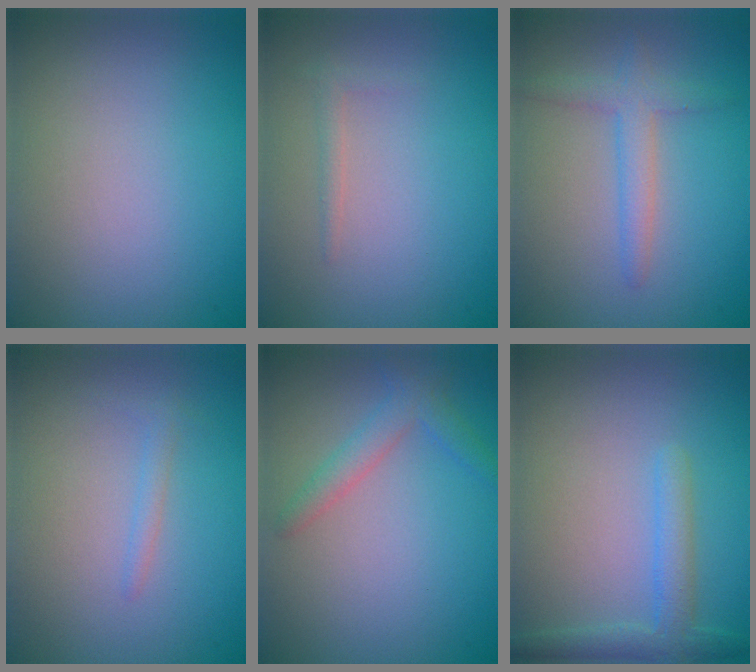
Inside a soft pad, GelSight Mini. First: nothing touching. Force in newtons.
{"total": 0.8, "press": 0.8, "slide": 0.0}
{"total": 2.4, "press": 2.4, "slide": 0.2}
{"total": 0.9, "press": 0.9, "slide": 0.1}
{"total": 2.2, "press": 2.2, "slide": 0.0}
{"total": 2.6, "press": 2.6, "slide": 0.2}